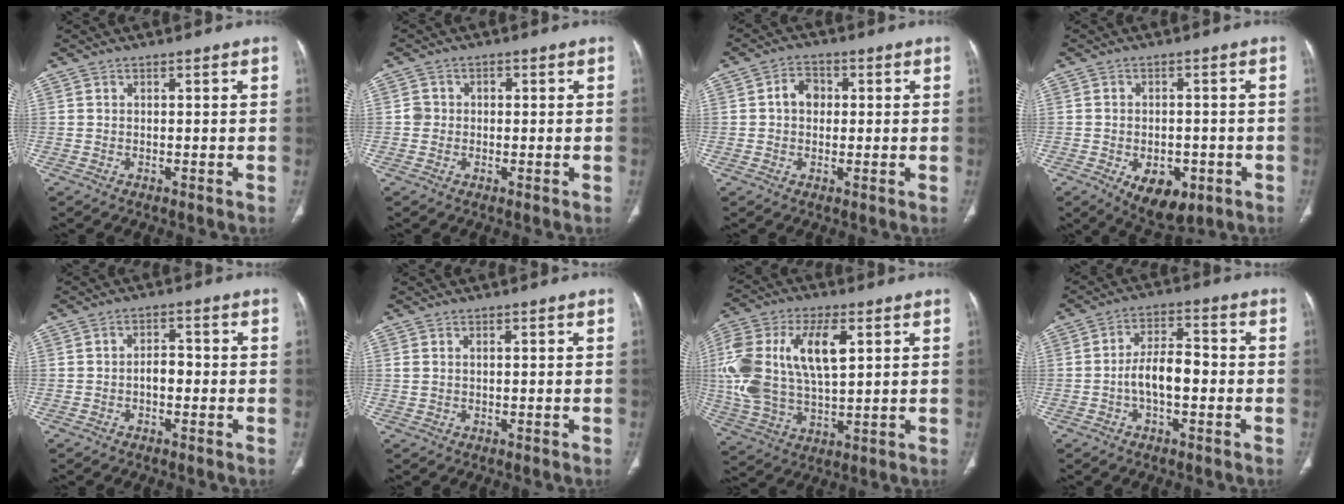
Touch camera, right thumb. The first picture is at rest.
{"total": 2.4, "force": [-0.2, 2.3, 0.7], "torque": [0.007, 0.011, -0.007]}
{"total": 4.5, "force": [0.4, 3.6, 2.7], "torque": [-0.027, 0.013, 0.002]}
{"total": 9.0, "force": [-3.6, 5.4, 6.3], "torque": [-0.074, 0.007, -0.039]}
{"total": 2.9, "force": [-0.7, 1.8, 2.1], "torque": [-0.021, 0.013, -0.016]}
{"total": 1.3, "force": [0.5, 0.7, 1.0], "torque": [-0.031, 0.011, 0.018]}
{"total": 19.9, "force": [4.4, 10.2, 16.5], "torque": [-0.346, 0.002, 0.081]}
{"total": 7.7, "force": [-1.5, 3.7, 6.5], "torque": [-0.114, 0.030, -0.031]}